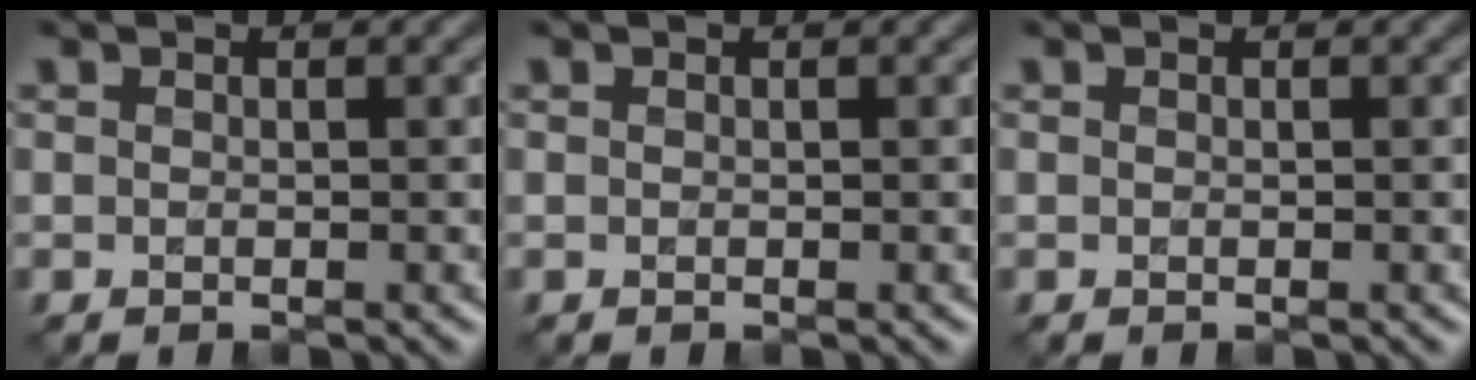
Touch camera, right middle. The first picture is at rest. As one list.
[{"total": 0.0}, {"total": 0.0}]